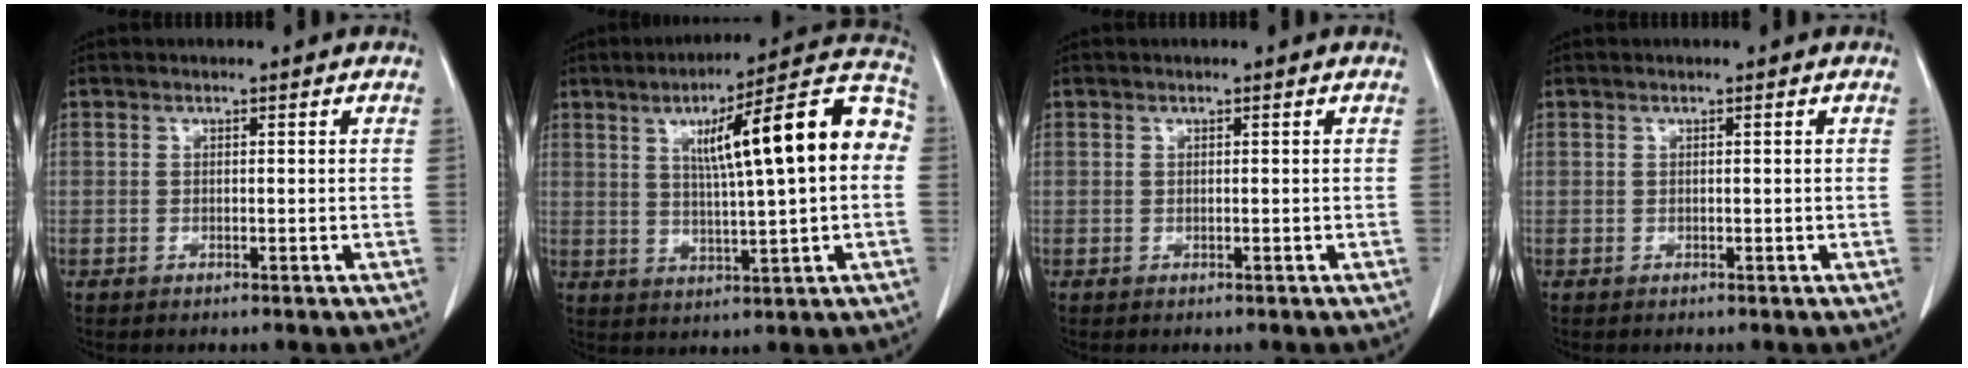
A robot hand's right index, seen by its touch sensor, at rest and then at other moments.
{"total": 16.5, "force": [3.0, 2.0, 16.1], "torque": [-0.224, 0.036, 0.039]}
{"total": 0.0}
{"total": 0.0}